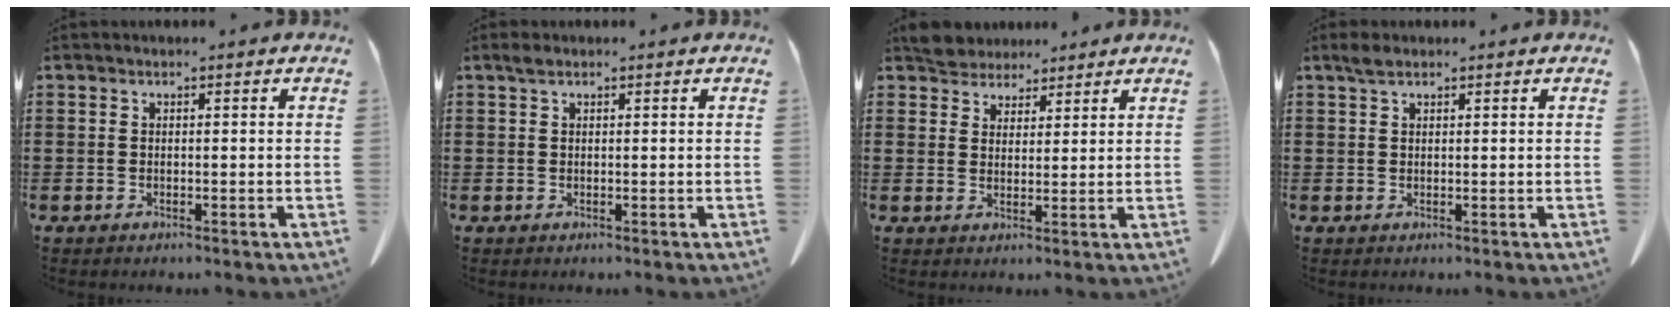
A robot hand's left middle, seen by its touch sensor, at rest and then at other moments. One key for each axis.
{"total": 0.9, "fx": 0.5, "fy": 0.5, "fz": 0.5, "tx": -0.013, "ty": 0.001, "tz": 0.011}
{"total": 4.5, "fx": 4.2, "fy": 1.5, "fz": 0.3, "tx": -0.023, "ty": -0.007, "tz": 0.083}
{"total": 1.6, "fx": 1.1, "fy": 0.6, "fz": 0.9, "tx": -0.021, "ty": 0.001, "tz": 0.022}